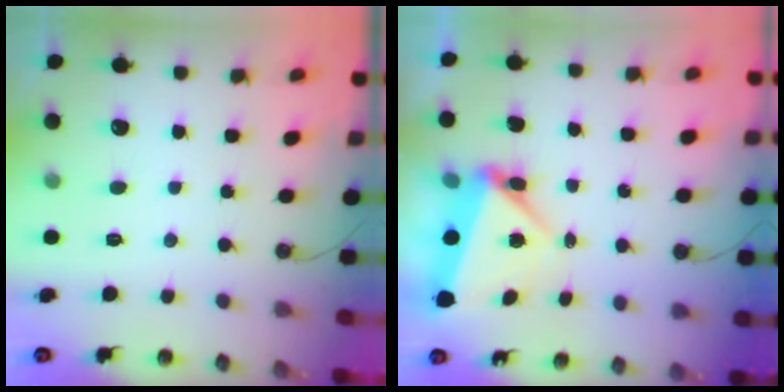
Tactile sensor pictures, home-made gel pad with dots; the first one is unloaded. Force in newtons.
{"total": 5.9, "press": 5.9, "slide": 0.3}